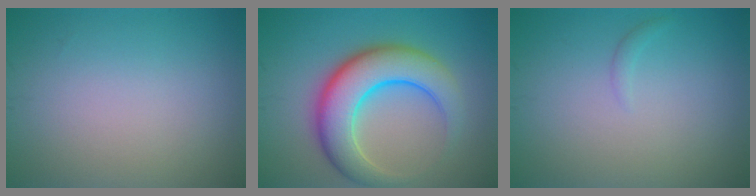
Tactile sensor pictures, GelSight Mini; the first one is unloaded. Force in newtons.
{"total": 8.2, "press": 8.2, "slide": 0.3}
{"total": 0.6, "press": 0.6, "slide": 0.1}